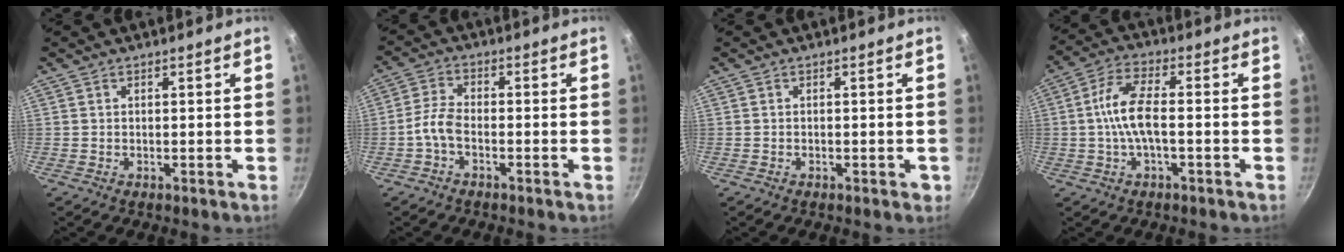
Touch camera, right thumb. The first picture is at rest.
{"total": 4.0, "force": [-2.0, 1.8, 2.9], "torque": [-0.069, 0.022, -0.050]}
{"total": 1.3, "force": [-0.5, 0.8, 1.0], "torque": [-0.010, 0.004, -0.005]}
{"total": 8.0, "force": [-1.0, 3.2, 7.3], "torque": [-0.149, 0.025, -0.028]}